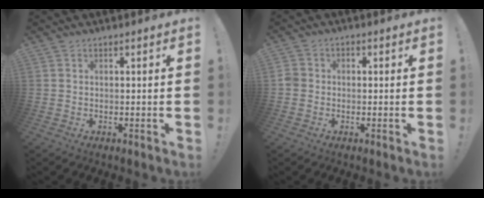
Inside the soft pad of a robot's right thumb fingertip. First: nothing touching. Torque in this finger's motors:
{"motor_torque": [0.35, 0.53, 0.25, -0.13, -0.02]}